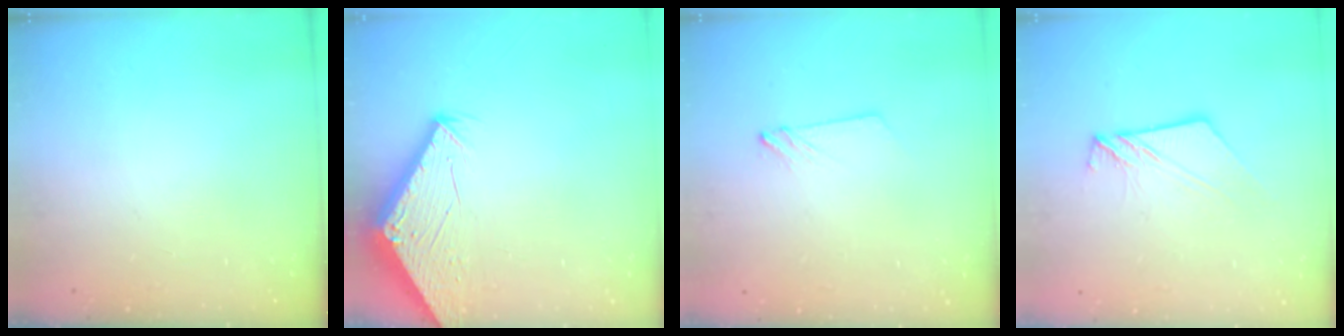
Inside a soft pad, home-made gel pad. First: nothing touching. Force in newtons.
{"total": 2.7, "press": 2.7, "slide": 0.1}
{"total": 2.4, "press": 2.4, "slide": 0.2}
{"total": 9.0, "press": 8.9, "slide": 0.8}